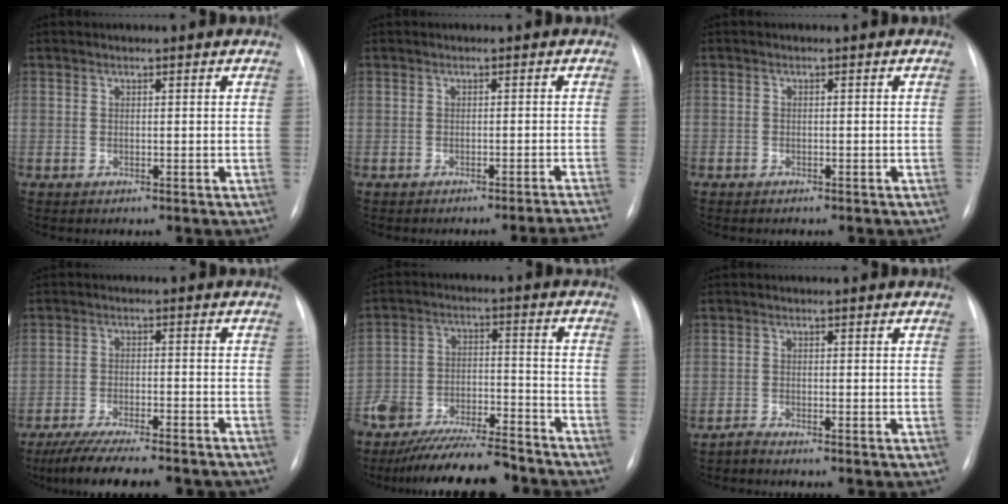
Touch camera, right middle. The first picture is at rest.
{"total": 5.7, "force": [-5.3, -1.6, 1.0], "torque": [0.000, -0.005, -0.058]}
{"total": 1.2, "force": [-0.8, 0.8, 0.1], "torque": [-0.010, 0.003, -0.010]}
{"total": 15.5, "force": [-13.4, 2.3, 7.5], "torque": [-0.123, -0.019, -0.193]}
{"total": 17.2, "force": [-15.3, 3.1, 7.2], "torque": [-0.127, -0.002, -0.246]}
{"total": 0.9, "force": [-0.9, -0.2, 0.1], "torque": [-0.008, -0.006, -0.018]}